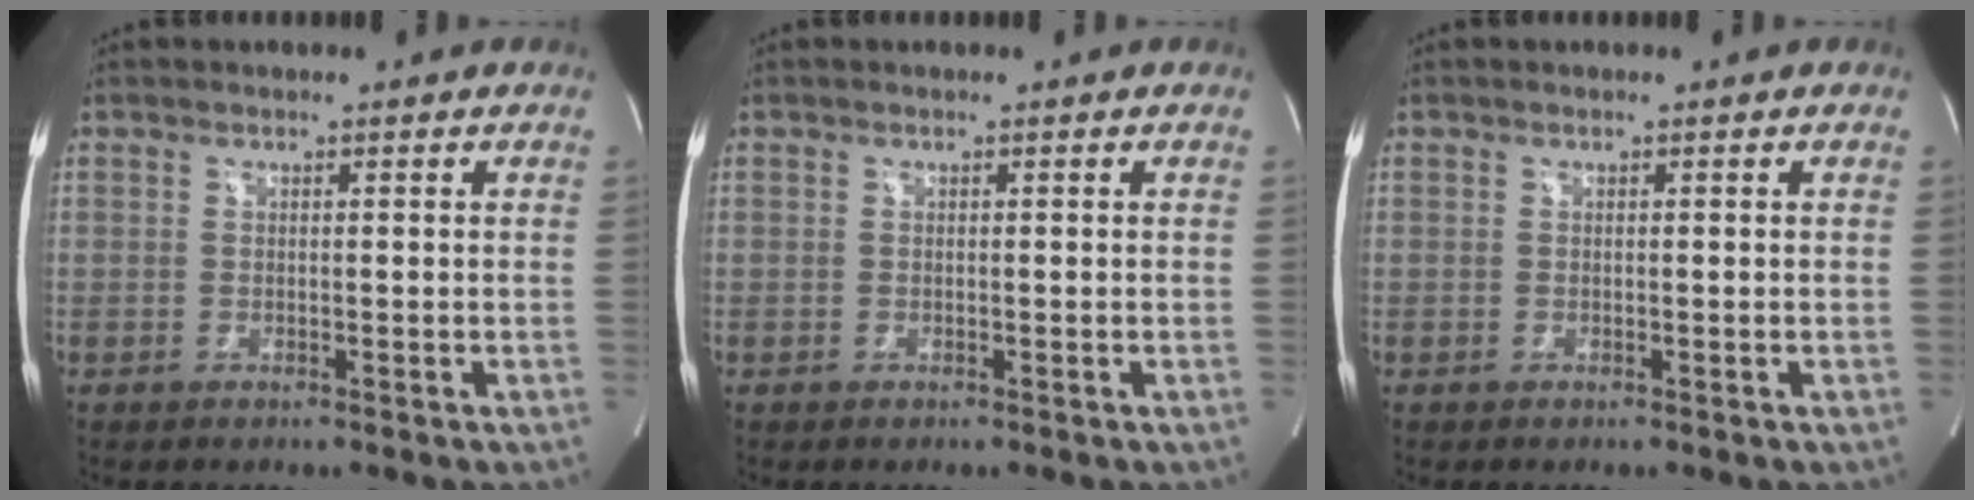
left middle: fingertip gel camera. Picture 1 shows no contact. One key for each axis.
{"total": 0.0}
{"total": 0.0}